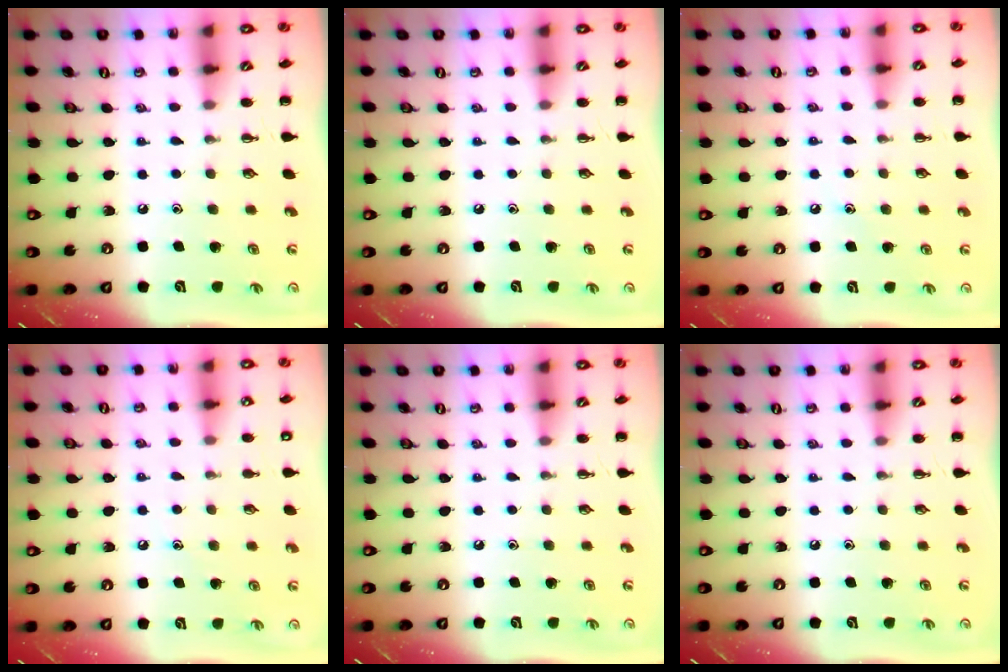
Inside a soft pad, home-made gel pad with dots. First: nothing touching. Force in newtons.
{"total": 0.0}
{"total": 6.2, "press": 5.9, "slide": 1.8}
{"total": 5.7, "press": 5.5, "slide": 1.5}
{"total": 0.0}
{"total": 0.0}